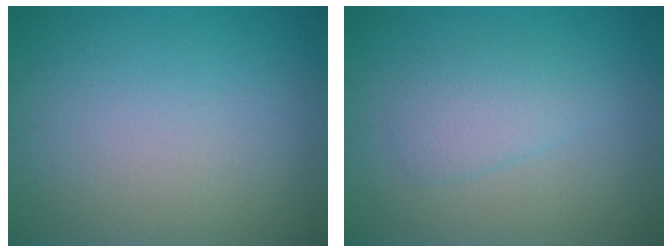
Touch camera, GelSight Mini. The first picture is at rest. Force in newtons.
{"total": 2.3, "press": 2.3, "slide": 0.2}